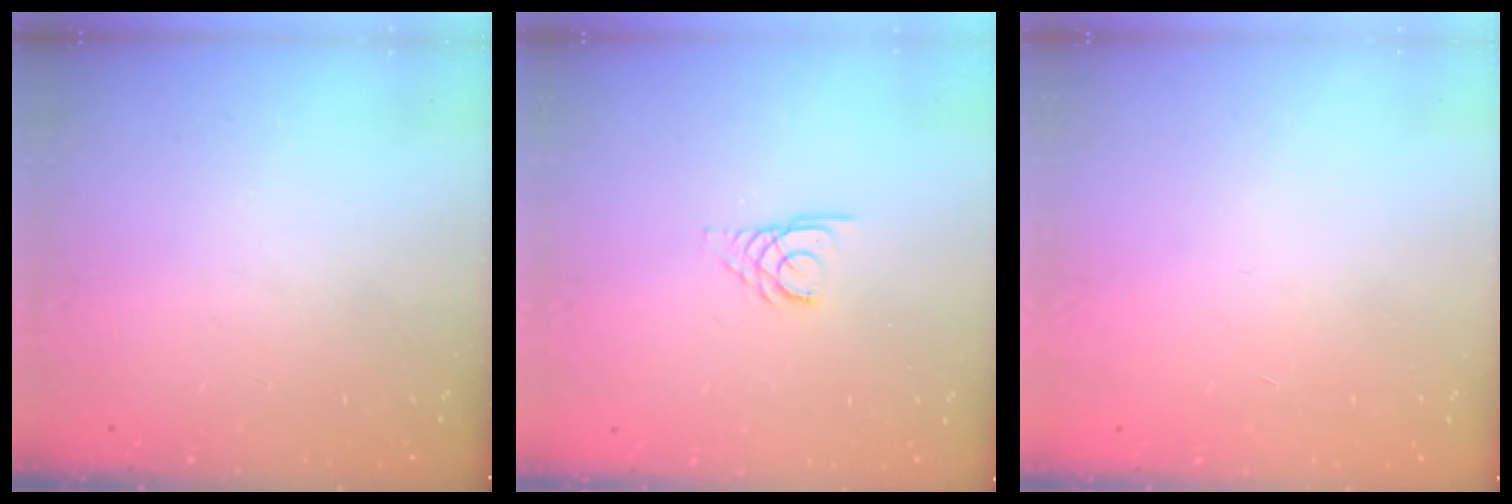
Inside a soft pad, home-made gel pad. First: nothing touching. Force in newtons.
{"total": 2.7, "press": 2.7, "slide": 0.3}
{"total": 0.9, "press": 0.8, "slide": 0.2}